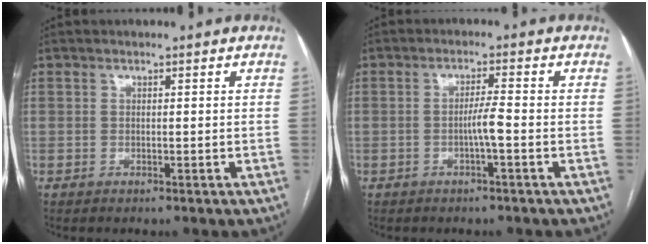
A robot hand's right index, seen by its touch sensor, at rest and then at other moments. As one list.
[{"total": 2.9, "force": [-1.0, -0.2, 2.7], "torque": [-0.045, 0.001, -0.019]}]